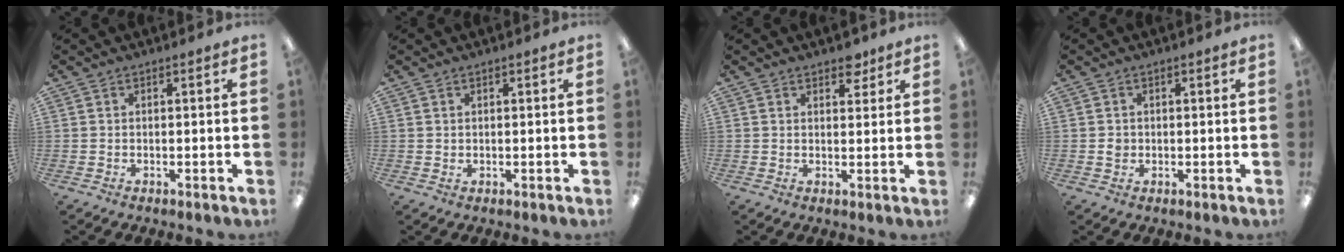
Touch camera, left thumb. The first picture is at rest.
{"total": 0.6, "force": [0.4, 0.4, 0.1], "torque": [-0.003, 0.002, 0.007]}
{"total": 3.7, "force": [2.9, 1.9, 1.3], "torque": [0.001, -0.015, 0.047]}
{"total": 1.5, "force": [0.0, 1.4, 0.6], "torque": [-0.004, 0.003, -0.004]}